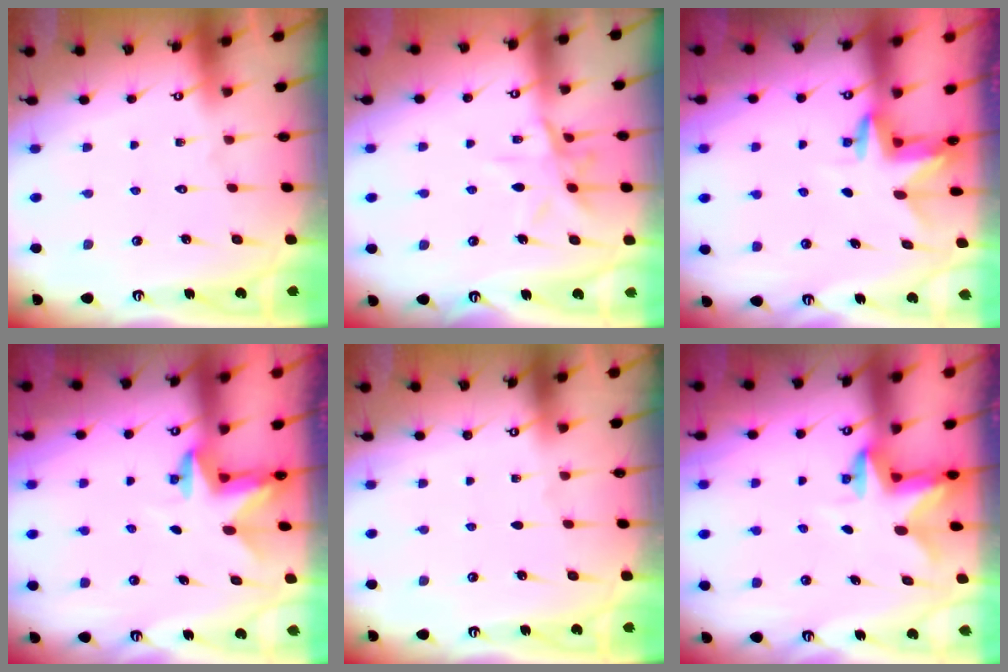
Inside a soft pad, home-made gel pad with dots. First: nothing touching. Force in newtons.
{"total": 9.0, "press": 9.0, "slide": 0.9}
{"total": 3.4, "press": 3.3, "slide": 0.3}
{"total": 2.4, "press": 2.4, "slide": 0.4}
{"total": 0.0}
{"total": 2.6, "press": 2.6, "slide": 0.4}